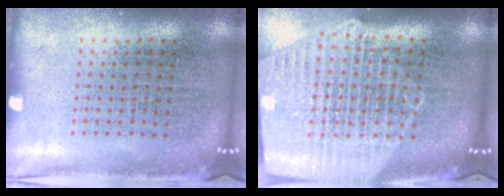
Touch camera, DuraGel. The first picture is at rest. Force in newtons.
{"total": 2.6, "press": 2.2, "slide": 1.4}